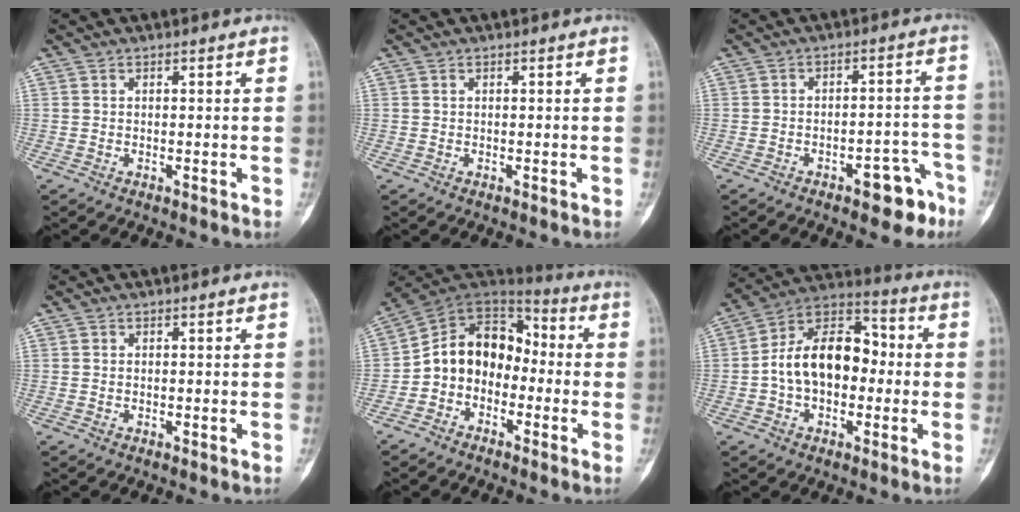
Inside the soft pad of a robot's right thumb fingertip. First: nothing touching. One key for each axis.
{"total": 0.0}
{"total": 7.7, "fx": -4.8, "fy": 3.5, "fz": 4.9, "tx": -0.033, "ty": 0.042, "tz": -0.059}
{"total": 0.0}
{"total": 12.8, "fx": -2.6, "fy": 10.1, "fz": 7.4, "tx": -0.089, "ty": 0.063, "tz": -0.064}
{"total": 15.8, "fx": -0.8, "fy": 10.5, "fz": 11.8, "tx": -0.166, "ty": 0.044, "tz": -0.026}